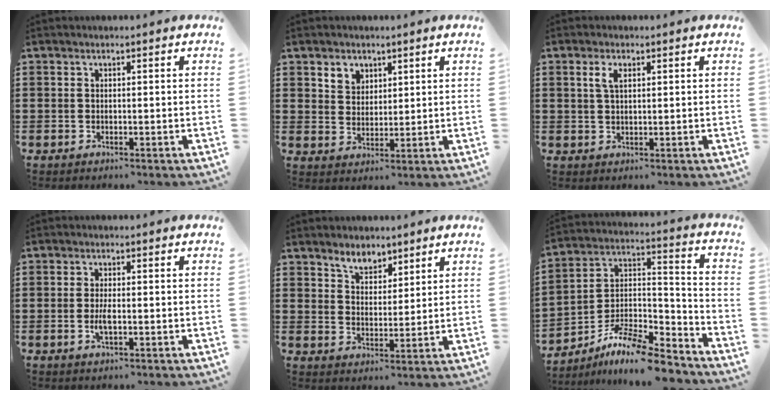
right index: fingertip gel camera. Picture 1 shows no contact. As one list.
[{"total": 3.4, "force": [2.2, 2.5, 0.3], "torque": [-0.019, 0.011, 0.042]}, {"total": 2.7, "force": [1.1, 1.2, 2.2], "torque": [-0.048, 0.007, 0.018]}, {"total": 2.5, "force": [-0.6, 0.7, 2.4], "torque": [-0.049, -0.004, -0.012]}, {"total": 4.3, "force": [3.6, 2.1, 0.9], "torque": [-0.024, 0.001, 0.067]}, {"total": 9.9, "force": [-8.5, 2.2, 4.6], "torque": [-0.086, 0.017, -0.170]}]